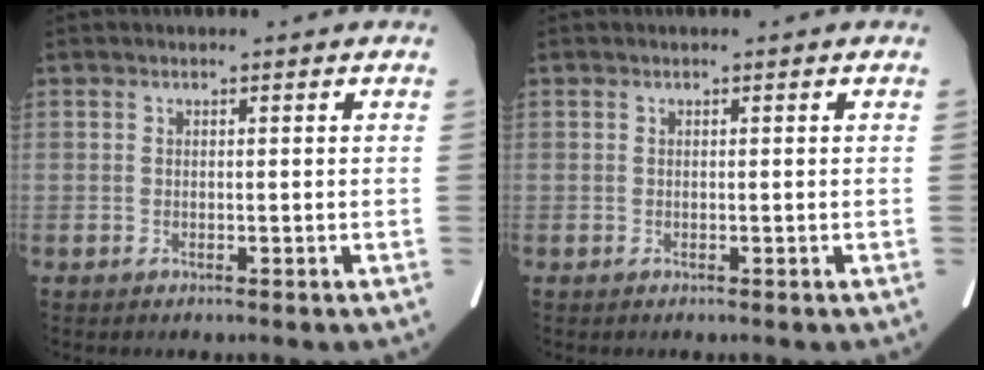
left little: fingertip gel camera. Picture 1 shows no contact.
{"total": 0.0}